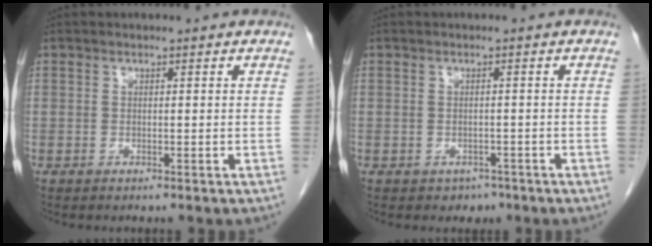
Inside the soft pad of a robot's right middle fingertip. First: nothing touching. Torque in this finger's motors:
{"motor_torque": [0.39, -0.17, -0.02, -0.01]}